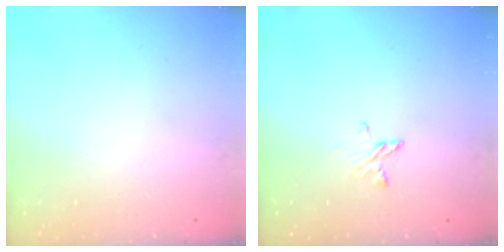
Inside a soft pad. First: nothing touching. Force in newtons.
{"total": 3.2, "press": 3.2, "slide": 0.3}